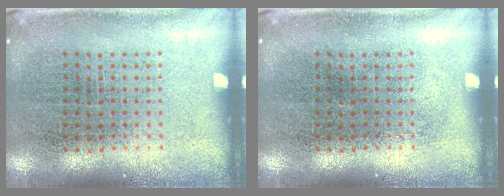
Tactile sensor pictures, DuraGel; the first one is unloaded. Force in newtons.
{"total": 0.0}